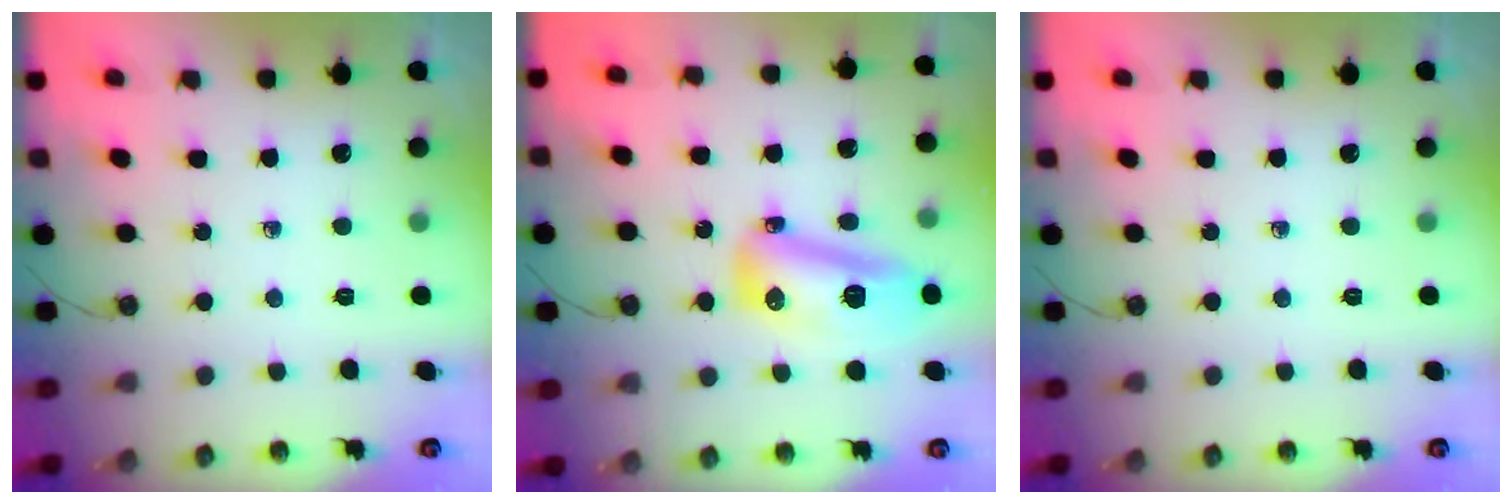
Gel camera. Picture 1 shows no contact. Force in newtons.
{"total": 14.4, "press": 14.0, "slide": 3.4}
{"total": 0.0}